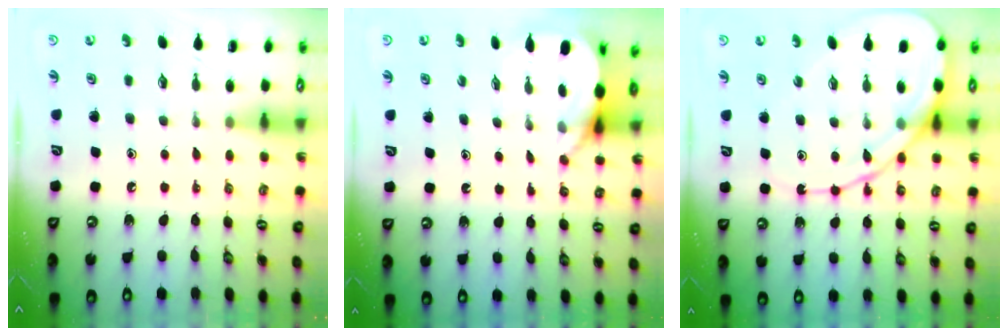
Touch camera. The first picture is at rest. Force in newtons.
{"total": 5.5, "press": 5.5, "slide": 0.3}
{"total": 13.8, "press": 13.8, "slide": 1.3}